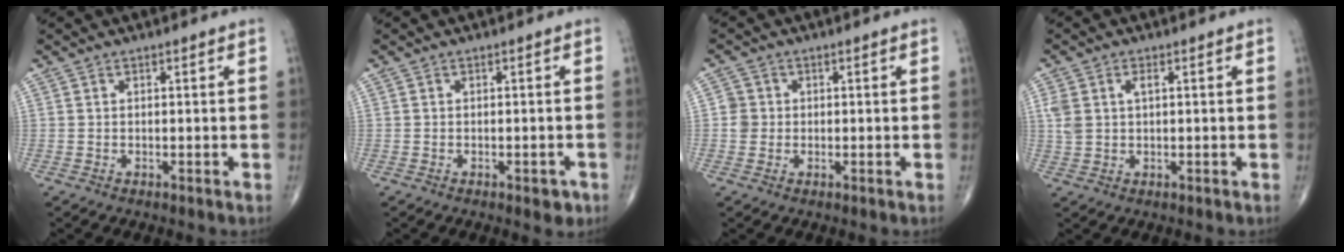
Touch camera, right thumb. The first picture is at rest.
{"total": 2.3, "force": [-1.2, 1.2, 1.6], "torque": [-0.010, 0.004, -0.012]}
{"total": 2.6, "force": [0.0, 2.6, 0.5], "torque": [0.011, 0.006, -0.003]}
{"total": 4.5, "force": [1.2, 2.7, 3.5], "torque": [-0.086, 0.010, 0.027]}